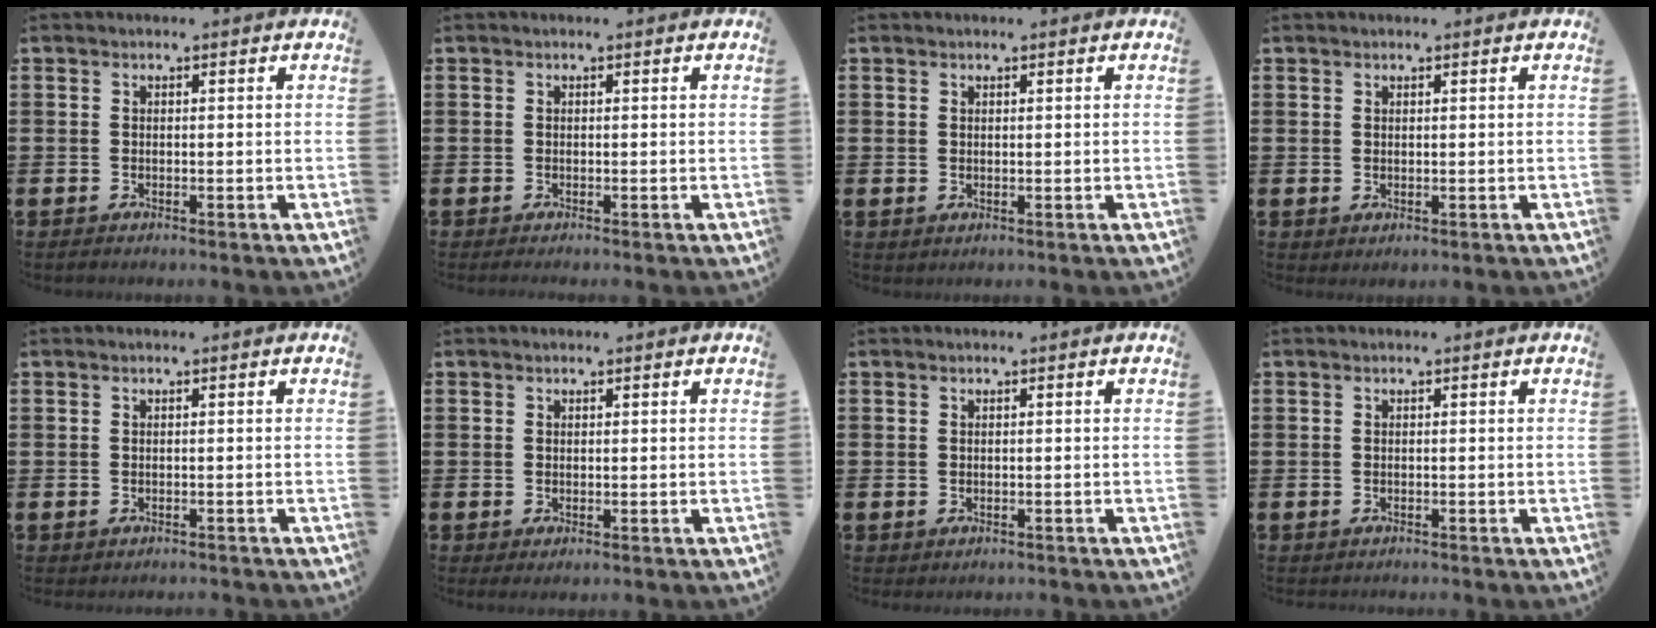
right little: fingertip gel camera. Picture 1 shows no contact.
{"total": 0.7, "force": [-0.6, 0.0, 0.3], "torque": [-0.006, -0.002, -0.011]}
{"total": 0.0}
{"total": 0.0}
{"total": 0.0}
{"total": 0.5, "force": [0.4, 0.0, 0.3], "torque": [-0.004, 0.002, 0.008]}
{"total": 0.0}
{"total": 0.6, "force": [-0.6, 0.0, 0.0], "torque": [0.000, -0.003, -0.012]}